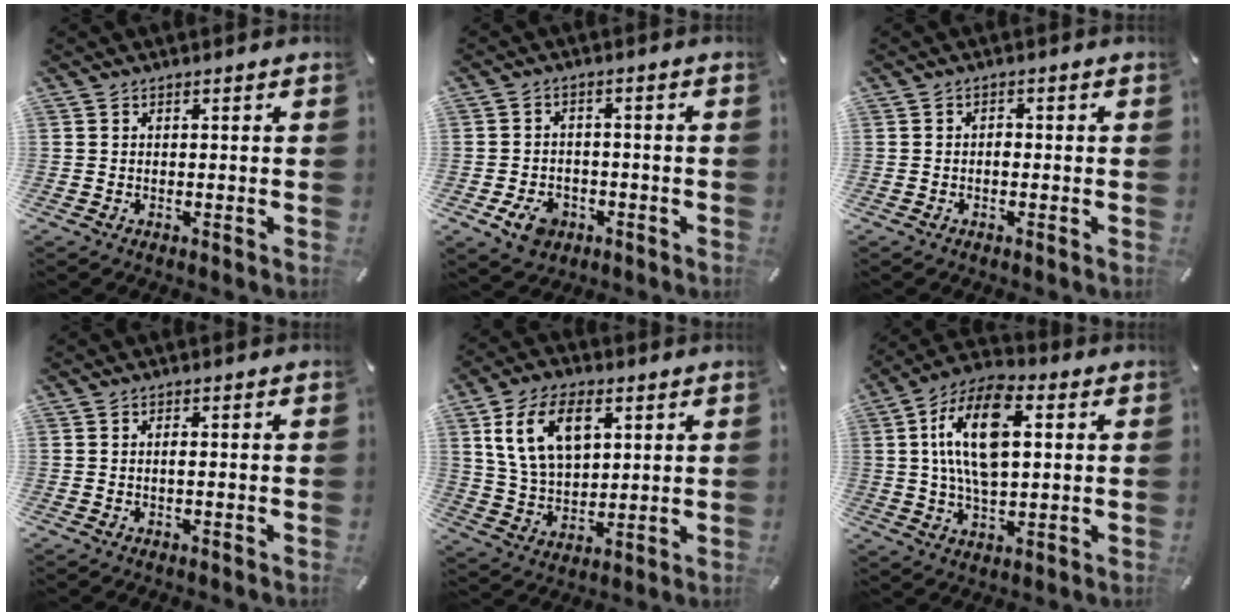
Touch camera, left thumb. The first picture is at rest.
{"total": 6.0, "force": [-2.8, 4.6, 2.8], "torque": [-0.053, 0.009, -0.053]}
{"total": 1.1, "force": [-0.4, 0.7, 0.7], "torque": [-0.015, 0.002, -0.009]}
{"total": 1.0, "force": [-0.1, 0.1, 1.0], "torque": [-0.020, -0.002, -0.001]}
{"total": 12.9, "force": [5.1, 8.4, 8.4], "torque": [-0.185, 0.002, 0.092]}
{"total": 15.5, "force": [3.2, 8.1, 12.8], "torque": [-0.261, -0.002, 0.052]}